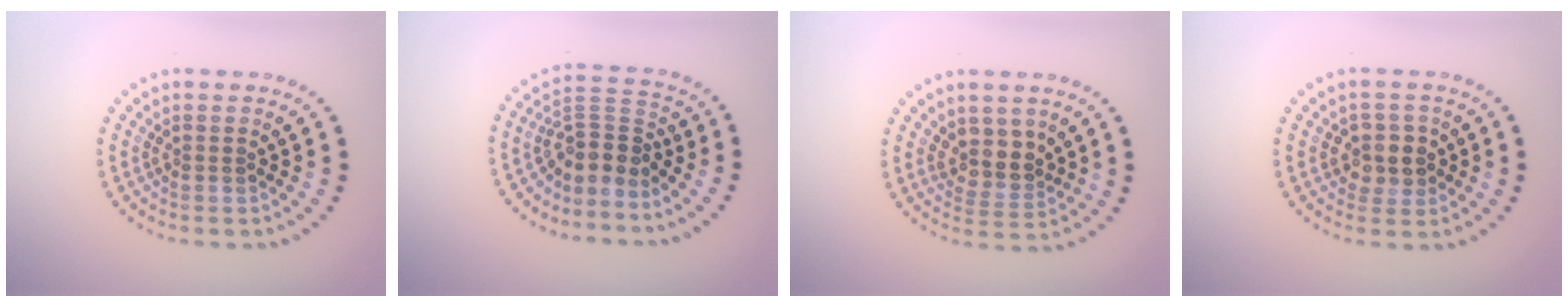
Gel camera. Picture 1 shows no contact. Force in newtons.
{"total": 3.5, "press": 2.6, "slide": 2.4}
{"total": 2.8, "press": 2.3, "slide": 1.6}
{"total": 2.6, "press": 2.4, "slide": 1.0}